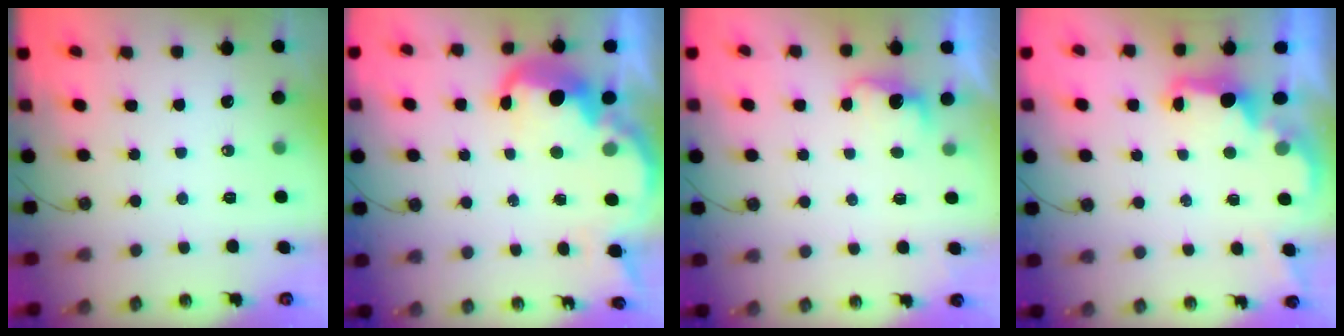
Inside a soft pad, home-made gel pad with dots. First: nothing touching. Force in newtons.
{"total": 8.2, "press": 8.2, "slide": 0.5}
{"total": 2.8, "press": 2.6, "slide": 1.0}
{"total": 2.3, "press": 2.2, "slide": 0.8}